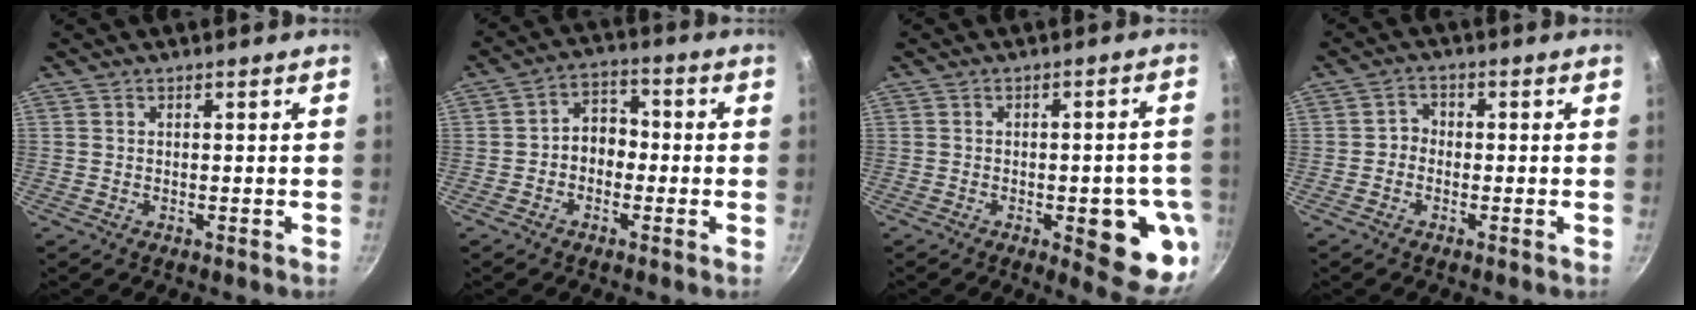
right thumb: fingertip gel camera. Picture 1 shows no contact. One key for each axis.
{"total": 6.0, "fx": -1.0, "fy": 4.7, "fz": 3.7, "tx": -0.020, "ty": 0.025, "tz": -0.029}
{"total": 12.0, "fx": -3.4, "fy": 4.2, "fz": 10.7, "tx": -0.092, "ty": 0.010, "tz": -0.039}
{"total": 2.3, "fx": -0.9, "fy": 1.9, "fz": 0.9, "tx": -0.004, "ty": 0.016, "tz": -0.023}